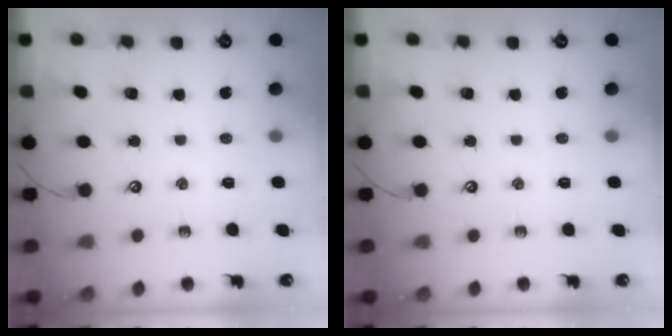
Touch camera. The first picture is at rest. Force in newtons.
{"total": 0.0}